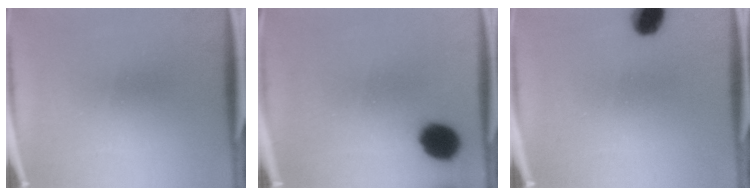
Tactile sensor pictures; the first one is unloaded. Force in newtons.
{"total": 8.4}
{"total": 6.4}